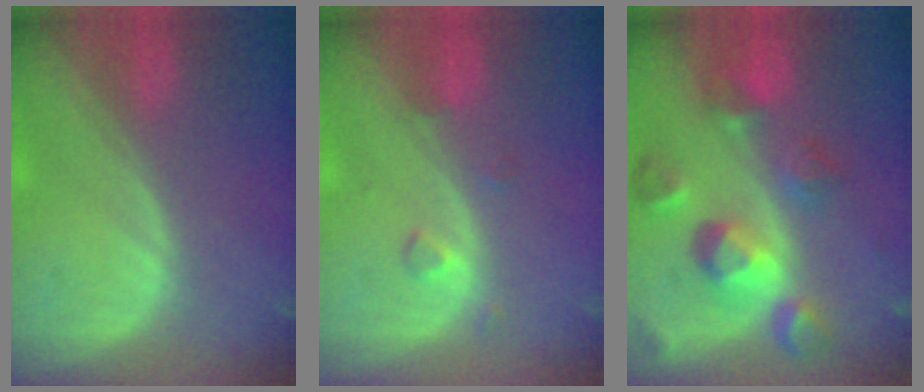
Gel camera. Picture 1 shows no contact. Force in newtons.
{"total": 1.8, "press": 1.8, "slide": 0.1}
{"total": 10.4, "press": 9.3, "slide": 4.6}